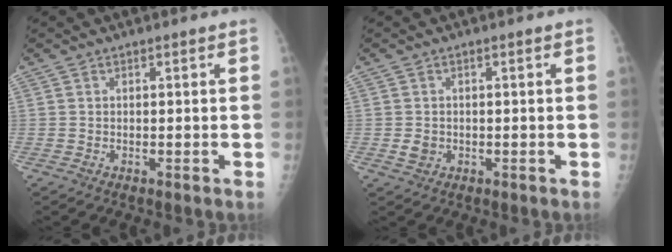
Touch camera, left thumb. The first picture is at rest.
{"total": 2.1, "force": [-0.3, 1.8, 1.0], "torque": [-0.012, 0.001, 0.000]}